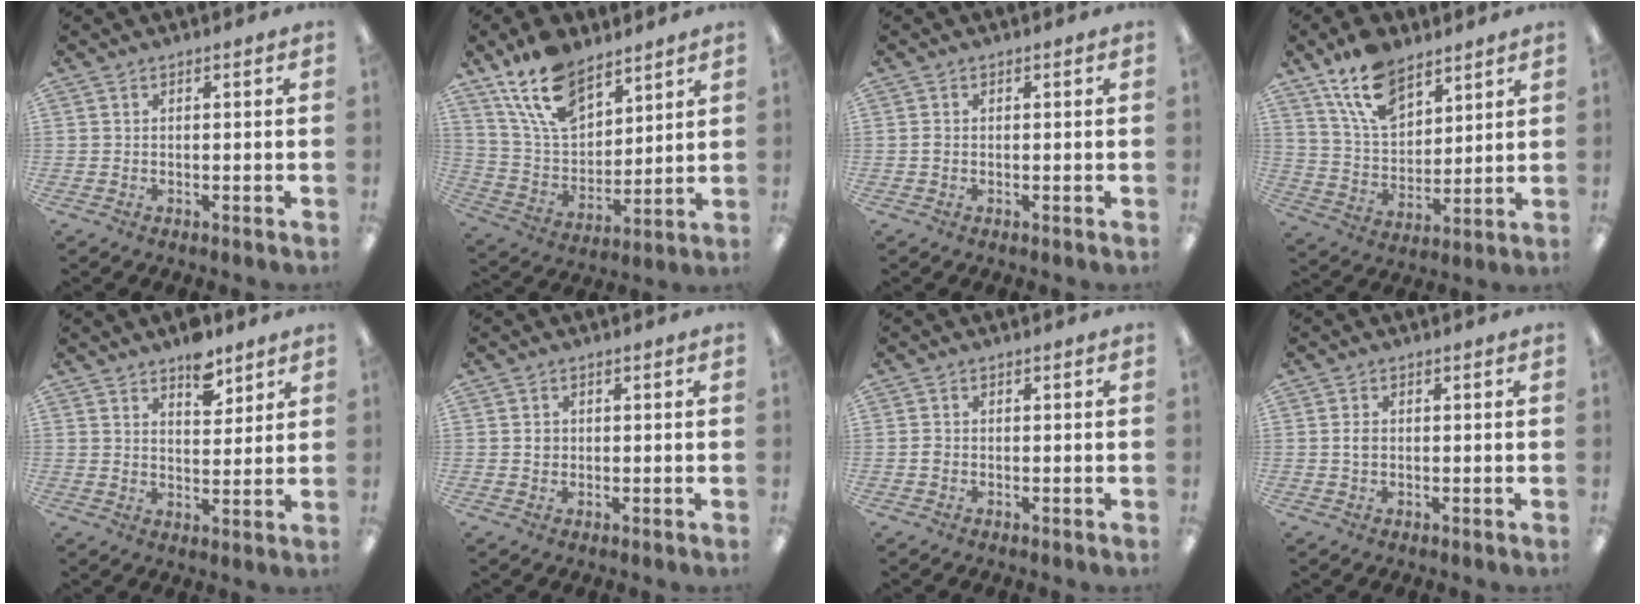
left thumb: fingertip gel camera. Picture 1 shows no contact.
{"total": 16.3, "force": [10.9, 8.6, 8.5], "torque": [-0.165, -0.044, 0.205]}
{"total": 0.8, "force": [-0.1, 0.6, 0.6], "torque": [-0.011, 0.003, -0.003]}
{"total": 13.9, "force": [9.4, 7.4, 7.1], "torque": [-0.132, -0.036, 0.175]}
{"total": 6.8, "force": [5.1, 3.5, 2.9], "torque": [-0.024, -0.030, 0.086]}
{"total": 1.6, "force": [0.3, 1.4, 0.7], "torque": [-0.007, 0.004, 0.001]}
{"total": 0.9, "force": [-0.2, 0.8, 0.4], "torque": [-0.008, 0.004, -0.005]}
{"total": 2.1, "force": [0.2, 1.3, 1.6], "torque": [-0.031, 0.004, 0.002]}